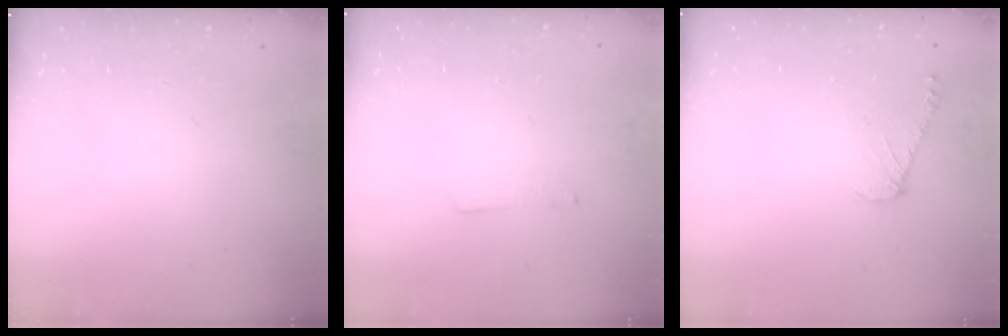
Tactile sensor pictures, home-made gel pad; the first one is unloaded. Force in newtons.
{"total": 1.3, "press": 1.2, "slide": 0.1}
{"total": 4.8, "press": 4.7, "slide": 0.7}